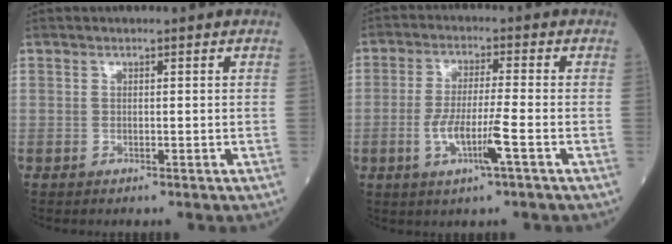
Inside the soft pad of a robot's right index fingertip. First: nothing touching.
{"total": 7.2, "force": [-2.5, 0.2, 6.8], "torque": [-0.135, -0.005, -0.048]}